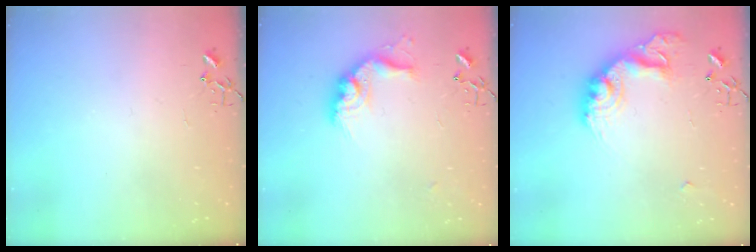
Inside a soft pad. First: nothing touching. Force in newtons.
{"total": 14.4, "press": 14.3, "slide": 0.7}
{"total": 19.3, "press": 19.2, "slide": 1.2}